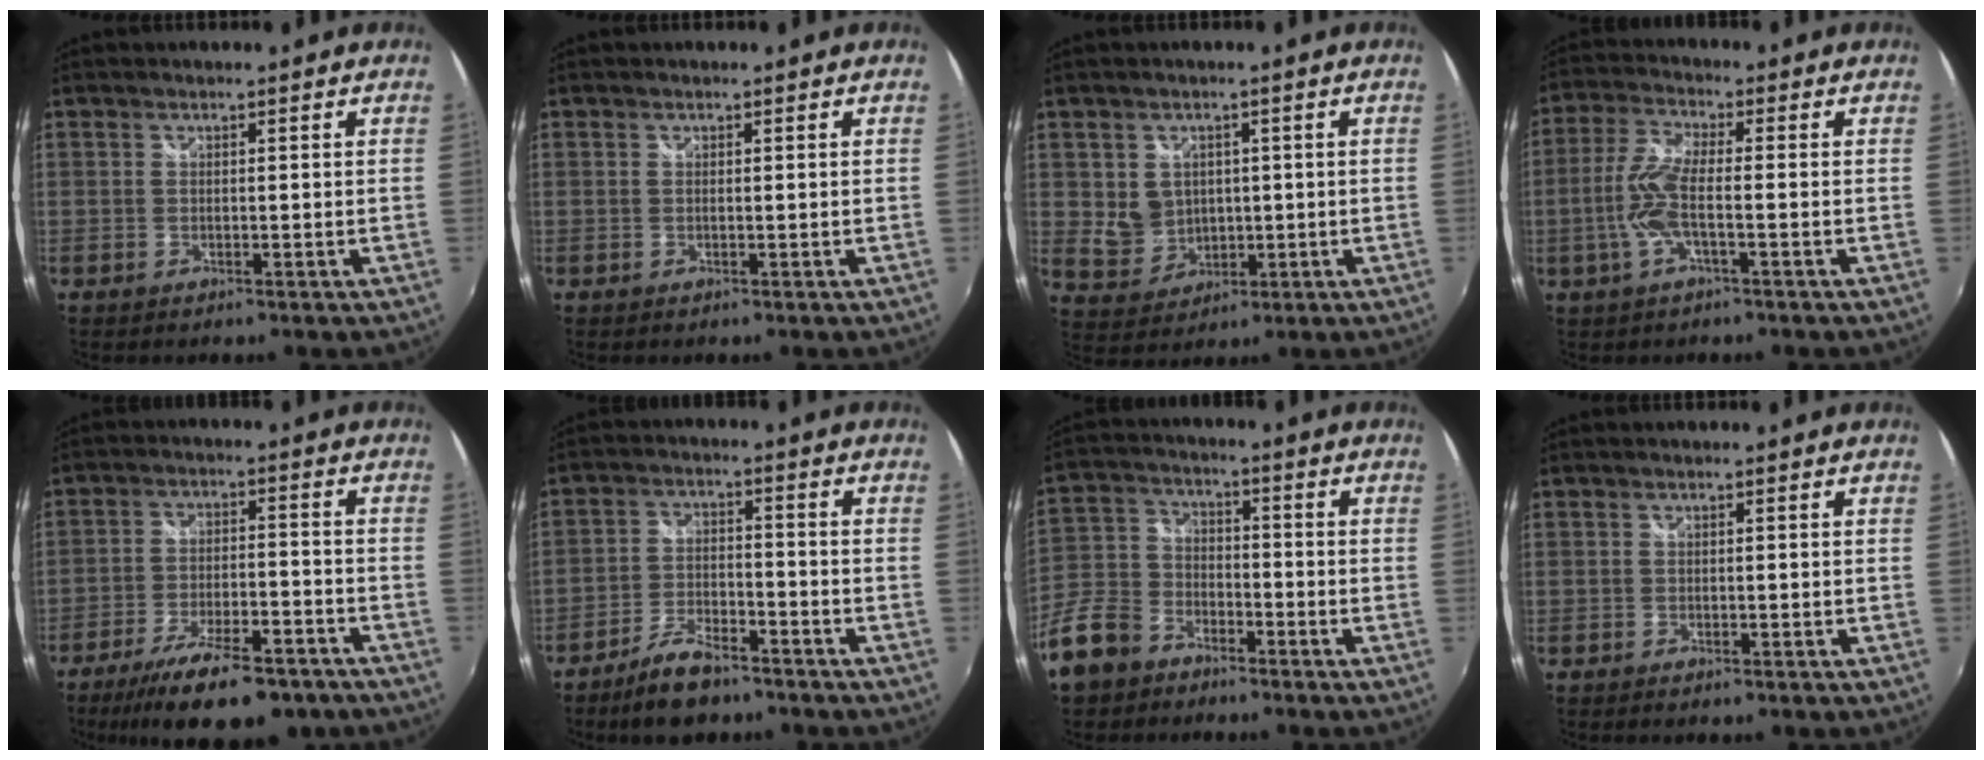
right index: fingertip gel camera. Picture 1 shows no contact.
{"total": 0.0}
{"total": 6.3, "force": [0.7, 5.7, 2.6], "torque": [-0.056, 0.002, 0.029]}
{"total": 7.9, "force": [-1.9, 1.7, 7.5], "torque": [-0.169, 0.003, -0.040]}
{"total": 17.8, "force": [-13.4, 5.4, 10.4], "torque": [-0.196, -0.028, -0.197]}
{"total": 8.7, "force": [-6.8, 3.1, 4.4], "torque": [-0.103, 0.001, -0.121]}
{"total": 13.9, "force": [-8.8, 9.2, 5.6], "torque": [-0.158, 0.019, -0.169]}
{"total": 1.1, "force": [-0.9, 0.3, 0.5], "torque": [-0.013, -0.006, -0.017]}